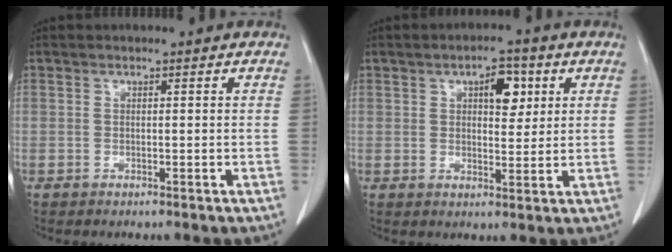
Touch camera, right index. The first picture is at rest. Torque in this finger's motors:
{"motor_torque": [0.13, 0.12, 0.22, 0.02]}